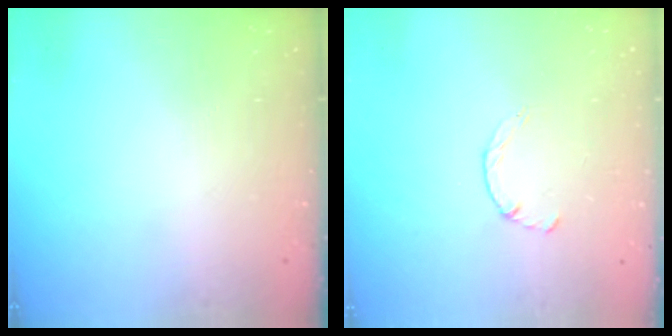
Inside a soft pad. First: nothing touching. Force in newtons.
{"total": 1.8, "press": 1.7, "slide": 0.3}